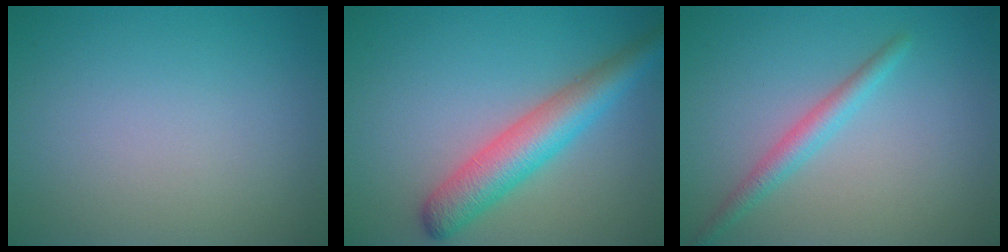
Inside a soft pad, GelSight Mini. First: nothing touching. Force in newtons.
{"total": 5.4, "press": 5.4, "slide": 0.1}
{"total": 2.2, "press": 2.2, "slide": 0.1}